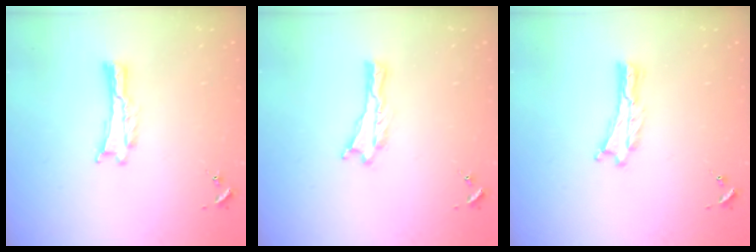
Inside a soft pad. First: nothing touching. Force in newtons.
{"total": 0.0}
{"total": 0.0}